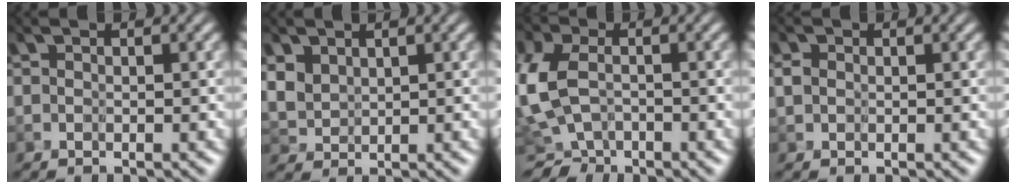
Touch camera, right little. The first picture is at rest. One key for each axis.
{"total": 5.0, "fx": 1.9, "fy": 3.5, "fz": 3.1, "tx": -0.102, "ty": 0.006, "tz": 0.050}
{"total": 4.6, "fx": -3.1, "fy": 2.7, "fz": 2.0, "tx": -0.063, "ty": -0.009, "tz": -0.063}
{"total": 0.7, "fx": -0.1, "fy": 0.6, "fz": 0.2, "tx": -0.003, "ty": 0.004, "tz": 0.003}